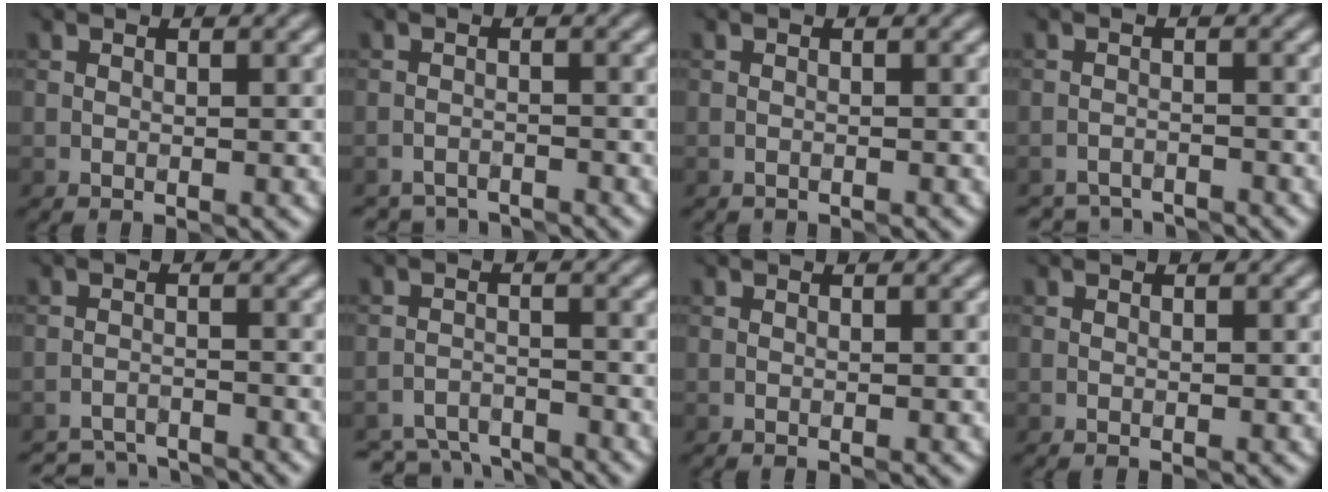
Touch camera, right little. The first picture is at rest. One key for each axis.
{"total": 3.4, "fx": -3.4, "fy": 0.3, "fz": -0.3, "tx": 0.009, "ty": -0.013, "tz": -0.059}
{"total": 0.7, "fx": -0.7, "fy": -0.1, "fz": -0.3, "tx": 0.007, "ty": 0.000, "tz": -0.011}
{"total": 3.8, "fx": -3.8, "fy": 0.4, "fz": -0.3, "tx": 0.008, "ty": -0.013, "tz": -0.065}
{"total": 4.2, "fx": -4.2, "fy": 0.3, "fz": -0.1, "tx": 0.003, "ty": -0.012, "tz": -0.073}
{"total": 5.2, "fx": -5.0, "fy": 1.2, "fz": 0.9, "tx": -0.019, "ty": -0.019, "tz": -0.089}
{"total": 0.0}
{"total": 0.0}